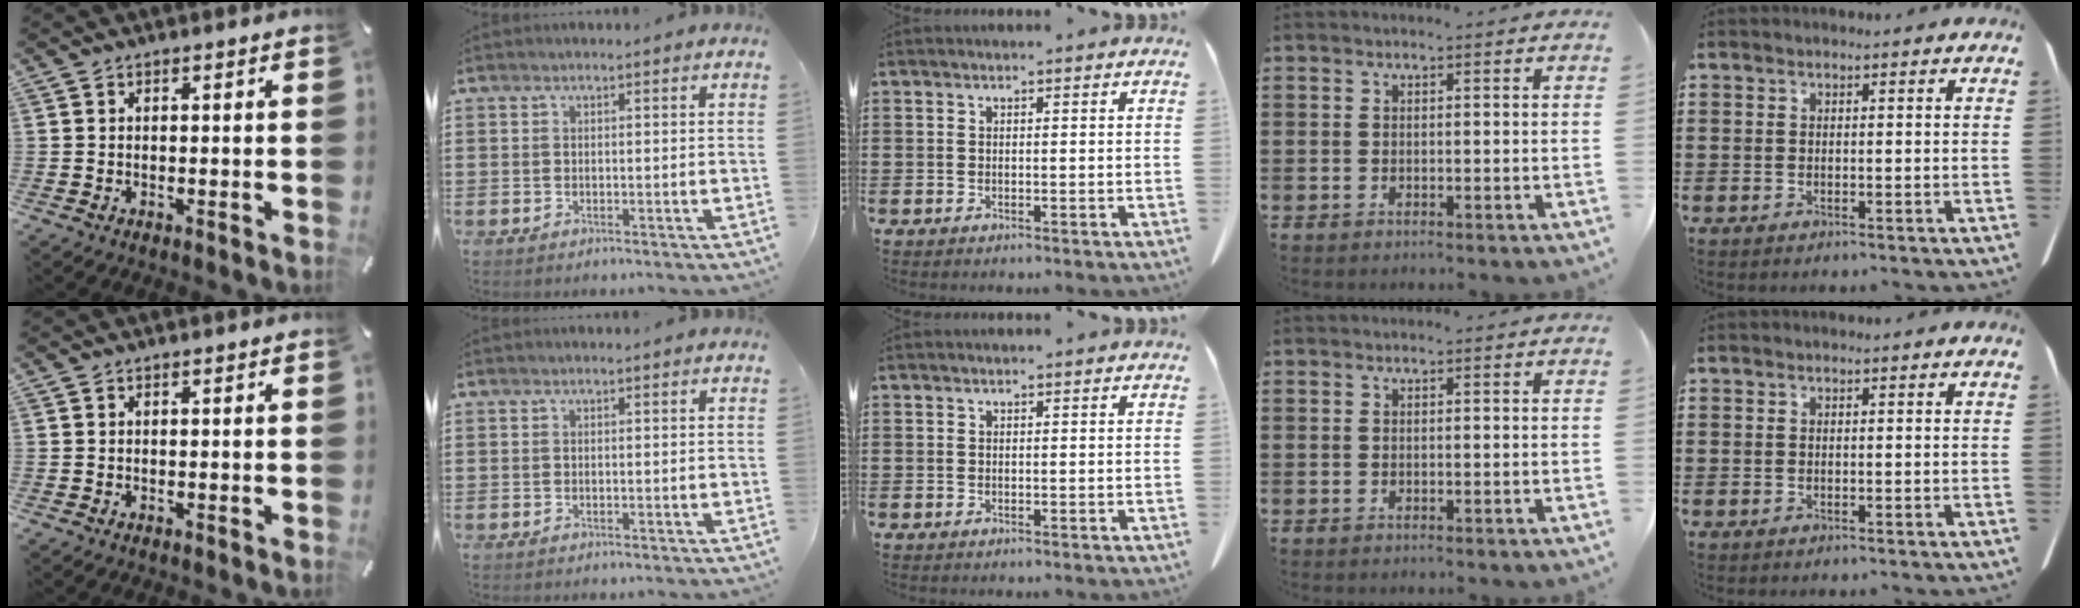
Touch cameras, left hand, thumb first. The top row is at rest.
{}